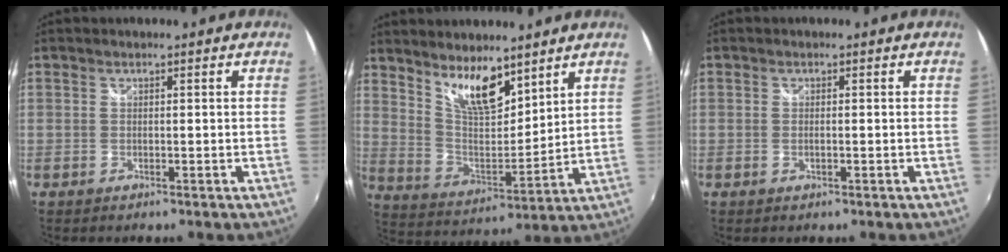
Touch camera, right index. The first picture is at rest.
{"total": 11.2, "force": [8.0, 3.8, 6.8], "torque": [-0.119, -0.004, 0.155]}
{"total": 0.9, "force": [-0.2, 0.3, 0.9], "torque": [-0.019, -0.001, -0.005]}